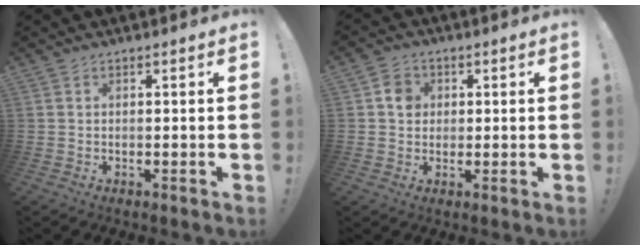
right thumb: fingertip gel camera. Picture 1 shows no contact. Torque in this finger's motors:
{"motor_torque": [0.99, -0.08, 0.42, -0.63, -0.10]}